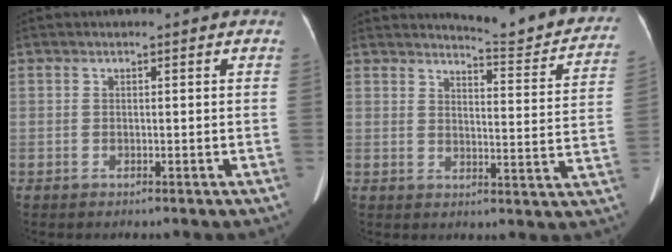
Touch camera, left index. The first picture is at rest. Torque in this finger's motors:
{"motor_torque": [0.17, -0.87, -0.11, 0.01]}